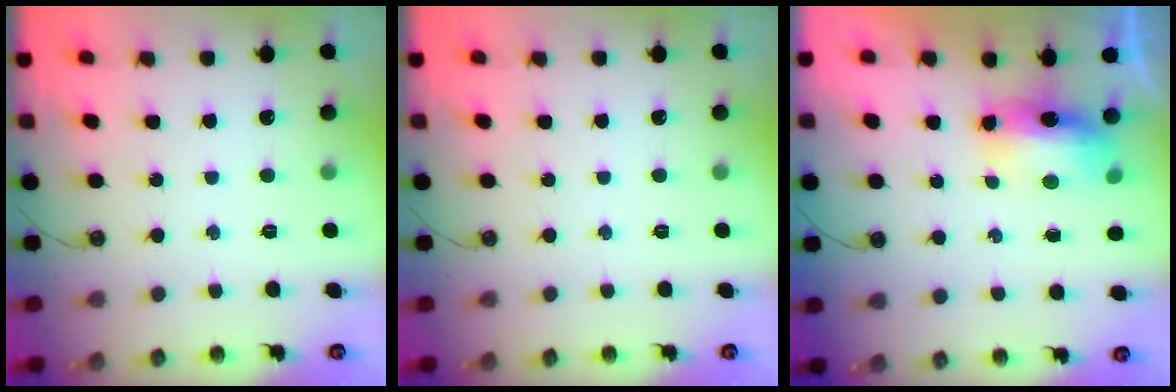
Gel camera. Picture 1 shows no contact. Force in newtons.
{"total": 0.0}
{"total": 8.4, "press": 8.4, "slide": 0.7}